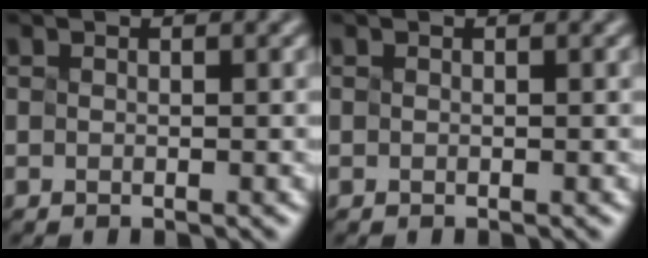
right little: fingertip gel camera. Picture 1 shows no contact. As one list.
[{"total": 0.0}]